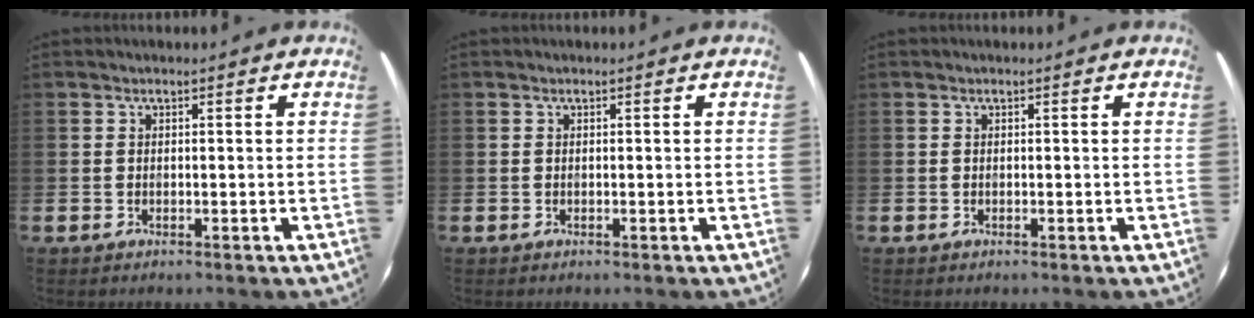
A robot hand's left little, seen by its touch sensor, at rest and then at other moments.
{"total": 0.0}
{"total": 0.0}